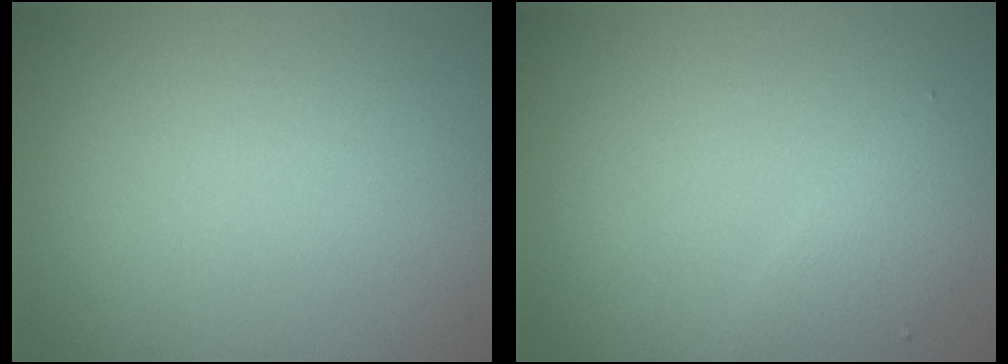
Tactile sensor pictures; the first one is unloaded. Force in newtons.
{"total": 1.6, "press": 1.6, "slide": 0.3}